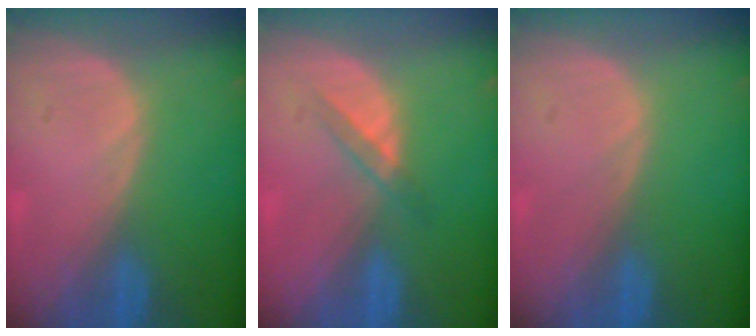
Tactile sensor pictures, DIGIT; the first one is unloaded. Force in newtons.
{"total": 2.4, "press": 2.2, "slide": 1.1}
{"total": 0.0}